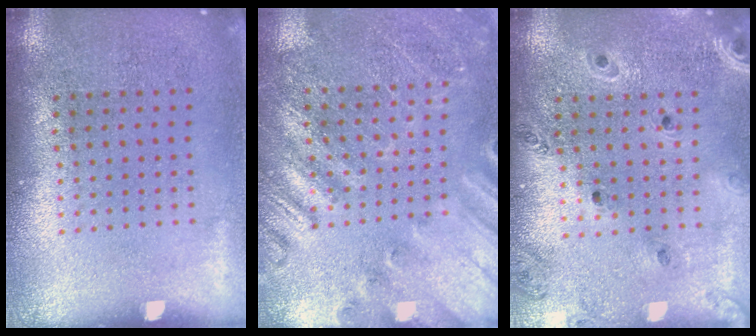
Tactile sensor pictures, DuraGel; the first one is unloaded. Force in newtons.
{"total": 2.4, "press": 2.4, "slide": 0.5}
{"total": 0.6, "press": 0.6, "slide": 0.1}